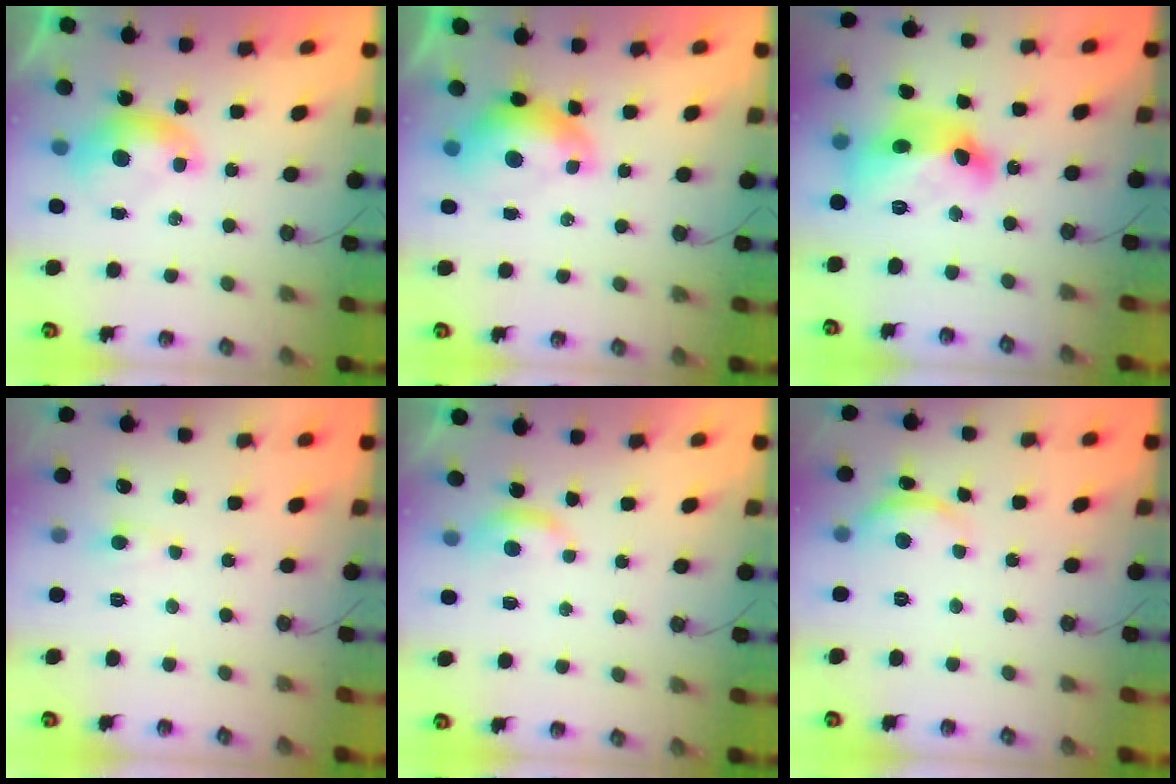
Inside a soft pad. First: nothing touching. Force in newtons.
{"total": 1.2, "press": 1.1, "slide": 0.4}
{"total": 13.1, "press": 13.0, "slide": 1.5}
{"total": 1.6, "press": 1.5, "slide": 0.6}
{"total": 2.6, "press": 2.6, "slide": 0.4}
{"total": 5.2, "press": 5.2, "slide": 0.6}